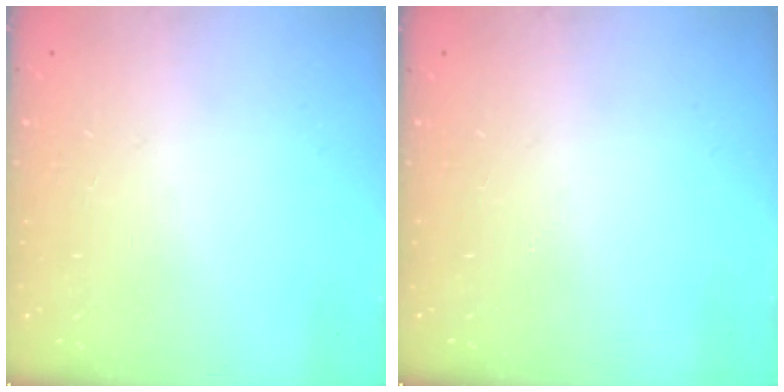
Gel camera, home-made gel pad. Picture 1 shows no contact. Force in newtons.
{"total": 0.0}